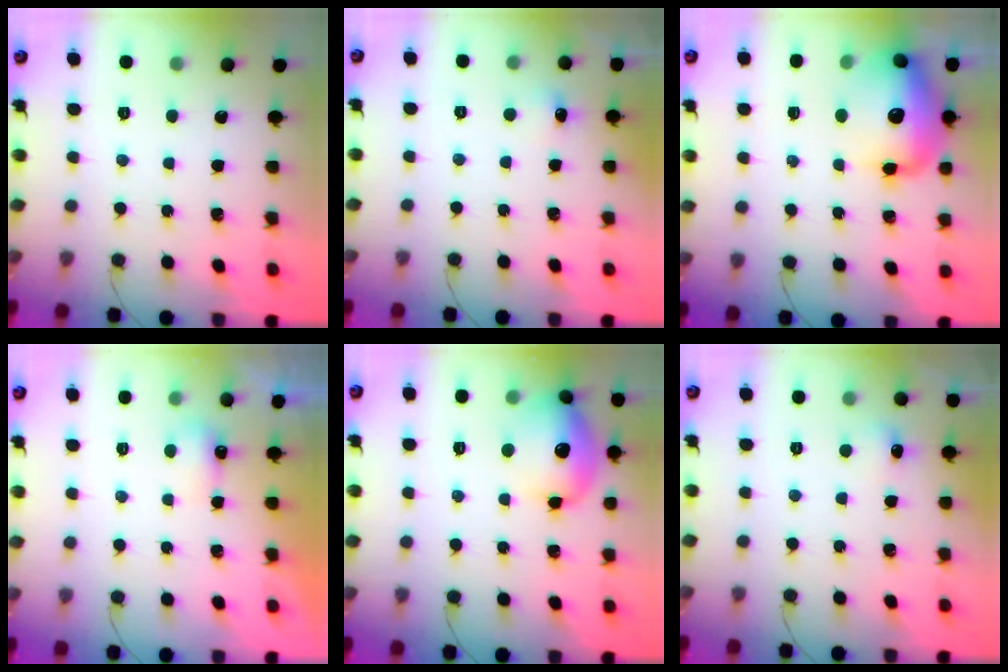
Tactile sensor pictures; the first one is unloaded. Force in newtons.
{"total": 4.6, "press": 4.4, "slide": 1.3}
{"total": 17.0, "press": 16.5, "slide": 3.9}
{"total": 4.0, "press": 3.9, "slide": 0.7}
{"total": 16.6, "press": 16.5, "slide": 1.7}
{"total": 4.7, "press": 4.6, "slide": 1.3}